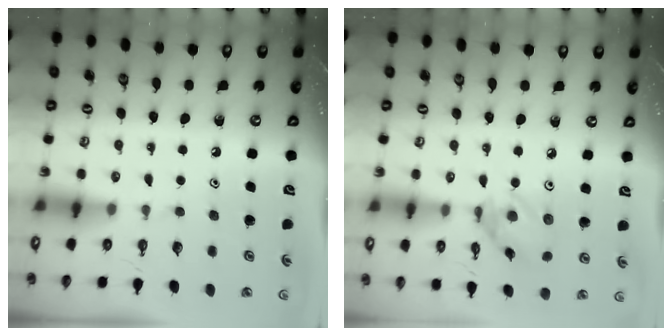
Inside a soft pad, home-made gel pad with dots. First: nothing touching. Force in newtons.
{"total": 6.7, "press": 6.6, "slide": 0.5}